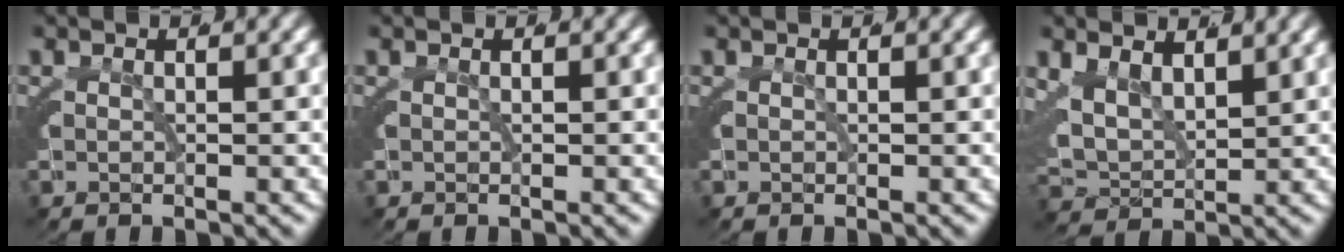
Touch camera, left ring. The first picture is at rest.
{"total": 0.0}
{"total": 0.0}
{"total": 5.9, "force": [2.0, 4.5, 3.2], "torque": [-0.091, -0.019, 0.039]}